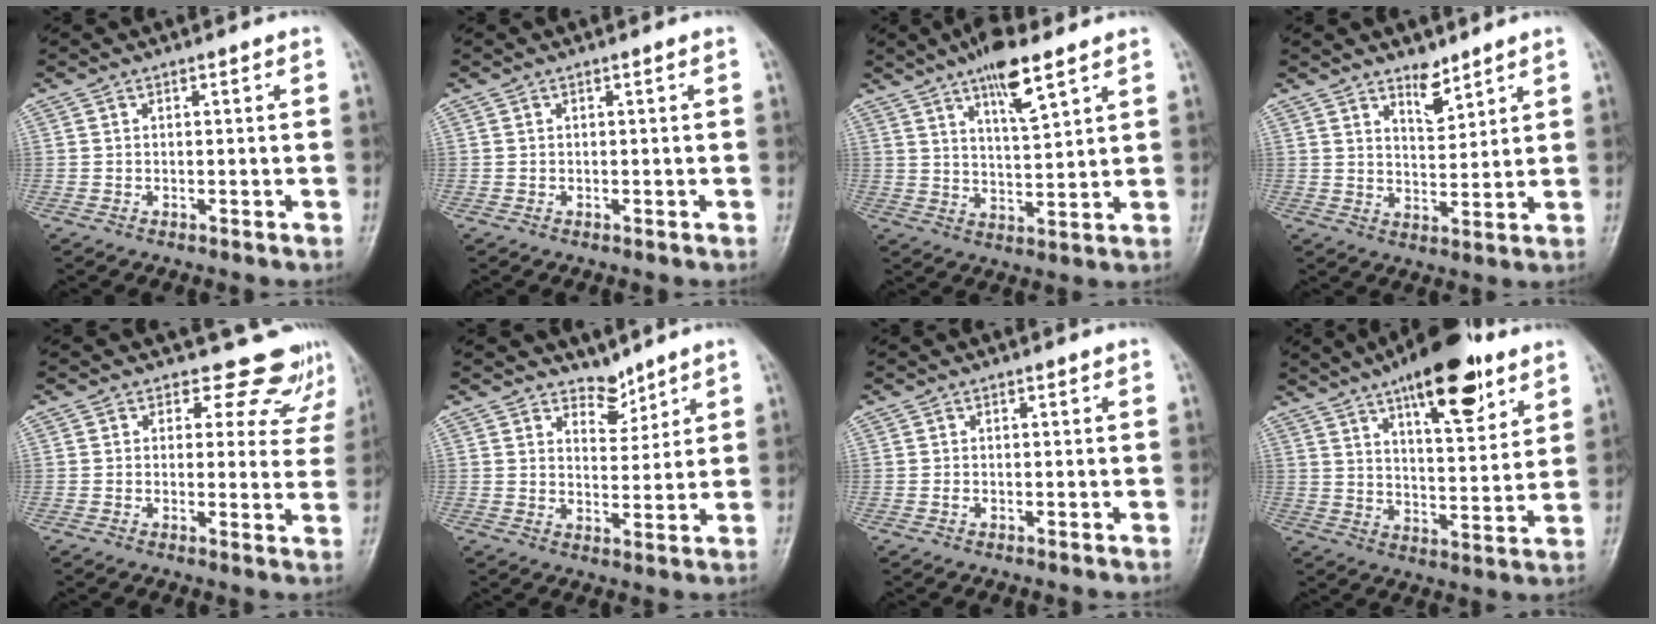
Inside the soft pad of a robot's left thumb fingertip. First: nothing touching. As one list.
[{"total": 0.0}, {"total": 9.7, "force": [6.0, 2.5, 7.2], "torque": [-0.110, -0.032, 0.103]}, {"total": 5.1, "force": [3.9, 2.2, 2.6], "torque": [-0.024, -0.033, 0.068]}, {"total": 10.7, "force": [9.4, 5.2, 0.6], "torque": [0.050, -0.056, 0.081]}, {"total": 4.2, "force": [3.6, 2.1, 0.6], "torque": [0.013, -0.031, 0.062]}, {"total": 0.6, "force": [-0.1, 0.5, 0.3], "torque": [-0.003, 0.000, -0.003]}, {"total": 17.8, "force": [10.5, 6.4, 12.9], "torque": [-0.156, -0.046, 0.162]}]